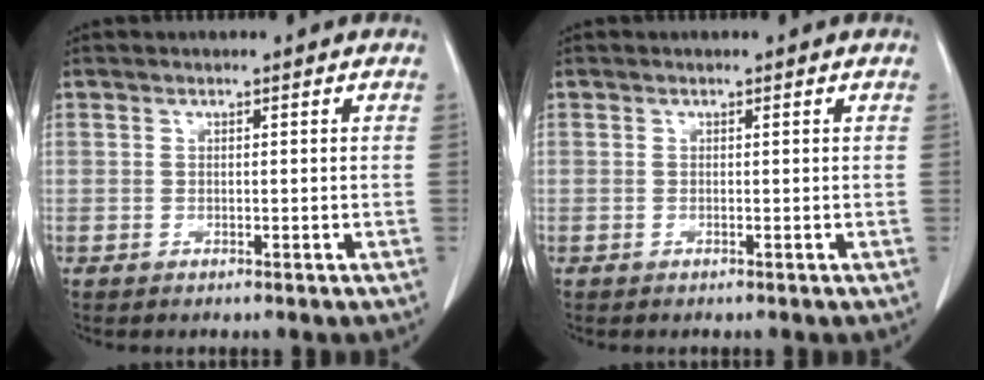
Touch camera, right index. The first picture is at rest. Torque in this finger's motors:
{"motor_torque": [-0.04, 0.07, -0.02, -0.01]}